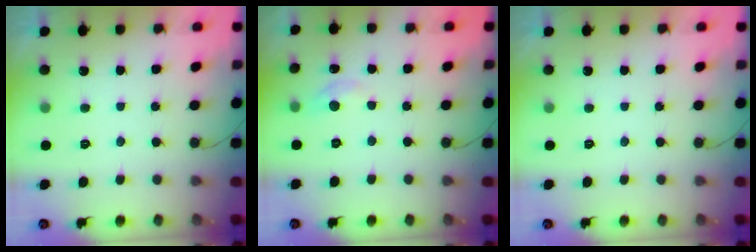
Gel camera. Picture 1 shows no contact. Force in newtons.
{"total": 6.3, "press": 6.3, "slide": 0.9}
{"total": 0.0}